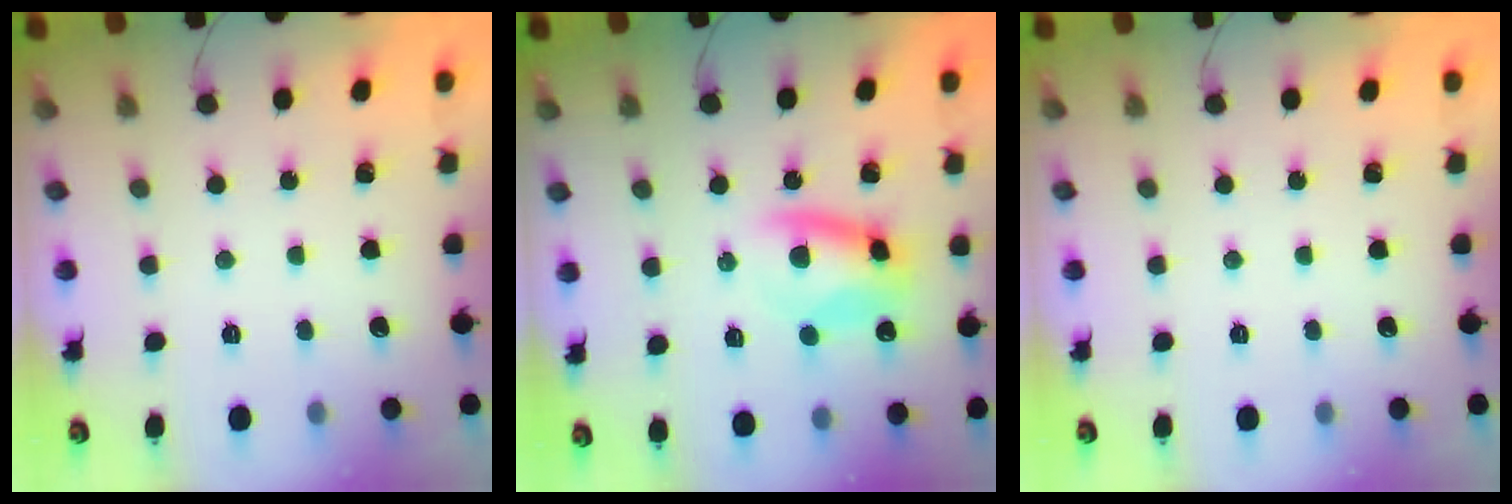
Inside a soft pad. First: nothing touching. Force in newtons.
{"total": 10.4, "press": 10.2, "slide": 1.9}
{"total": 0.0}